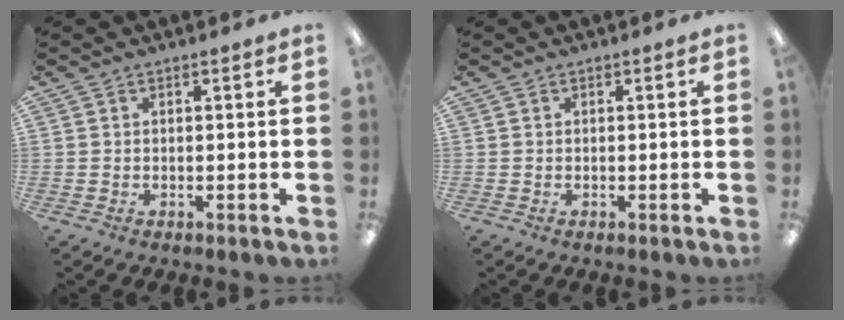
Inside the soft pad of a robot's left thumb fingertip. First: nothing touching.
{"total": 0.0}